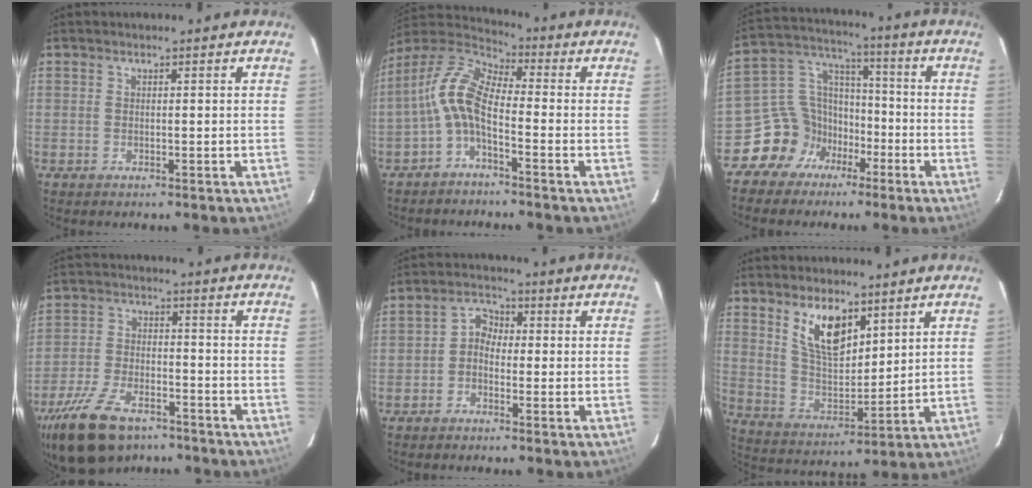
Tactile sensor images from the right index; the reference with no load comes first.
{"total": 9.1, "force": [-2.6, 3.7, 7.9], "torque": [-0.172, 0.018, -0.058]}
{"total": 10.7, "force": [-6.3, 8.4, 2.3], "torque": [-0.048, 0.052, -0.109]}
{"total": 16.4, "force": [-11.4, 8.1, 8.7], "torque": [-0.202, -0.020, -0.200]}
{"total": 3.4, "force": [-1.2, 2.7, 1.7], "torque": [-0.030, 0.015, -0.028]}
{"total": 10.8, "force": [6.2, 4.9, 7.3], "torque": [-0.132, 0.003, 0.130]}